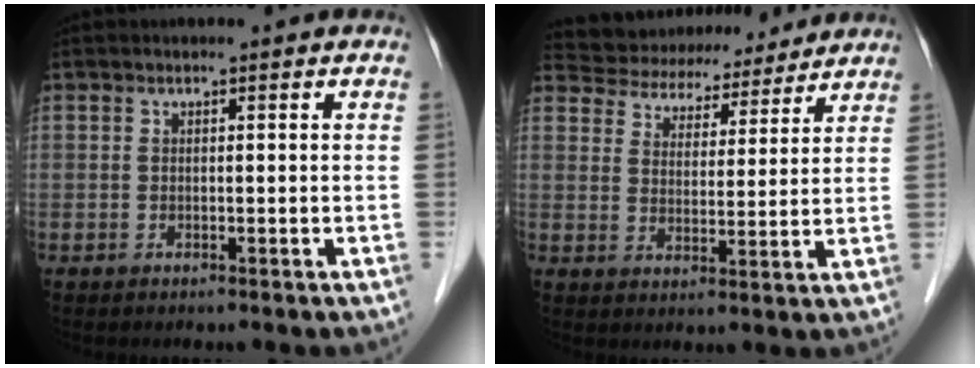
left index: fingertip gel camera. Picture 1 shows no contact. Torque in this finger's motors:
{"motor_torque": [0.06, -0.36, 0.23, 0.01]}